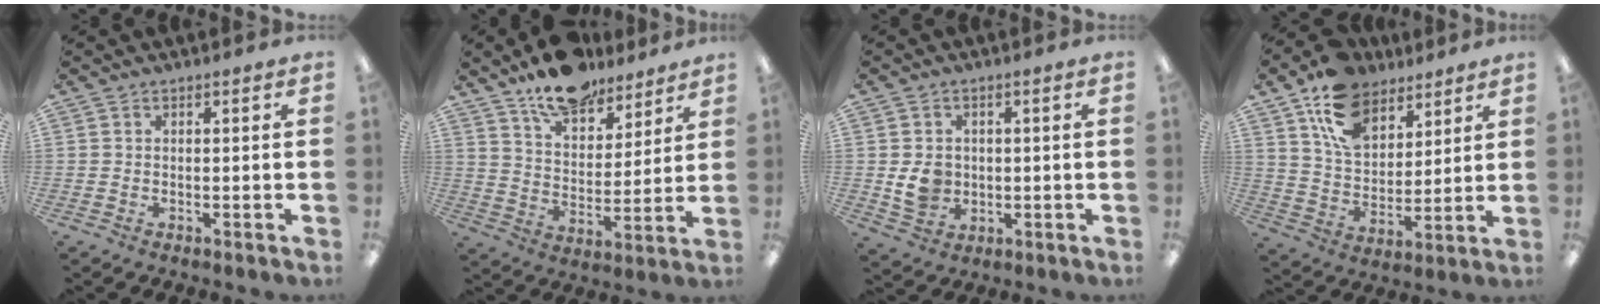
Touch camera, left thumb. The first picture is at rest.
{"total": 13.5, "force": [11.3, 5.8, 4.6], "torque": [-0.076, -0.072, 0.209]}
{"total": 6.2, "force": [0.1, 5.4, 3.1], "torque": [-0.043, 0.002, 0.003]}
{"total": 14.5, "force": [9.4, 9.2, 6.2], "torque": [-0.118, -0.041, 0.180]}